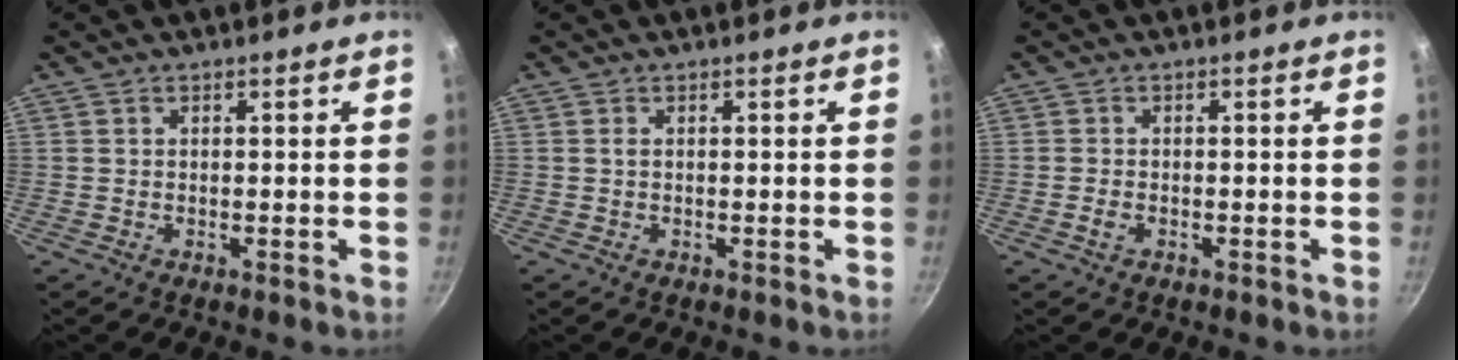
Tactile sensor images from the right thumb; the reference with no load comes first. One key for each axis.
{"total": 0.6, "fx": 0.0, "fy": 0.4, "fz": 0.5, "tx": -0.010, "ty": 0.002, "tz": 0.000}
{"total": 1.3, "fx": -0.5, "fy": 1.0, "fz": 0.7, "tx": -0.018, "ty": 0.005, "tz": -0.011}